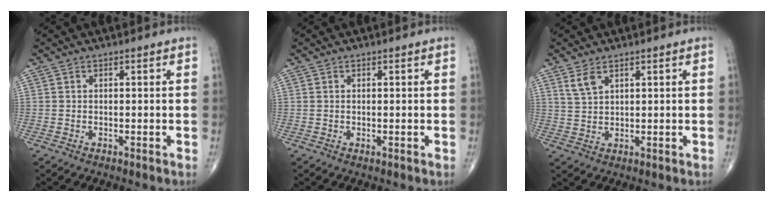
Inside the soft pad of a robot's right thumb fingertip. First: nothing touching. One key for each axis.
{"total": 0.0}
{"total": 3.2, "fx": 2.1, "fy": 1.5, "fz": 1.9, "tx": -0.038, "ty": -0.005, "tz": 0.050}